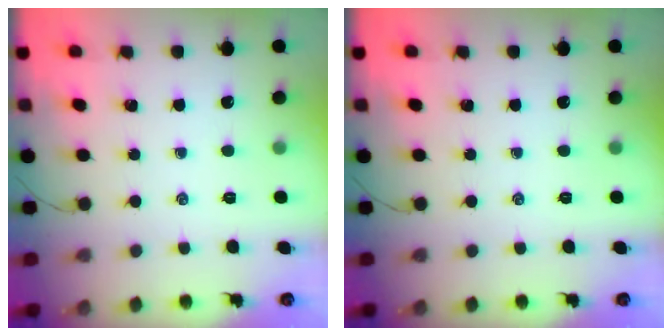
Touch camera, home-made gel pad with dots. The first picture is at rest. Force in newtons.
{"total": 0.0}